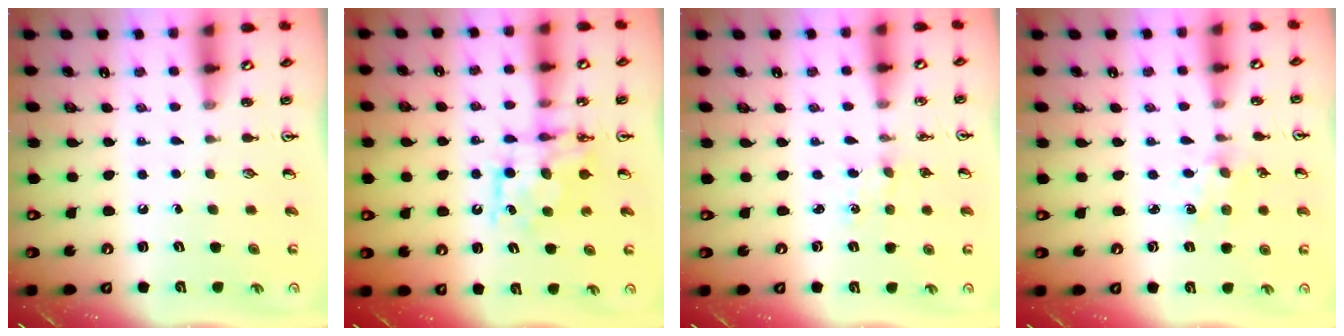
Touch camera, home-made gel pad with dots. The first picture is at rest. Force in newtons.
{"total": 8.1, "press": 8.1, "slide": 0.3}
{"total": 0.0}
{"total": 3.2, "press": 3.2, "slide": 0.4}